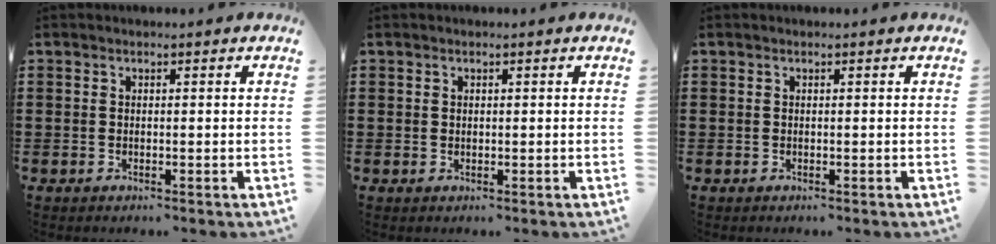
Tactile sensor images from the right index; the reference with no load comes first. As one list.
[{"total": 0.5, "force": [0.2, 0.5, 0.1], "torque": [-0.003, 0.003, 0.005]}, {"total": 0.0}]